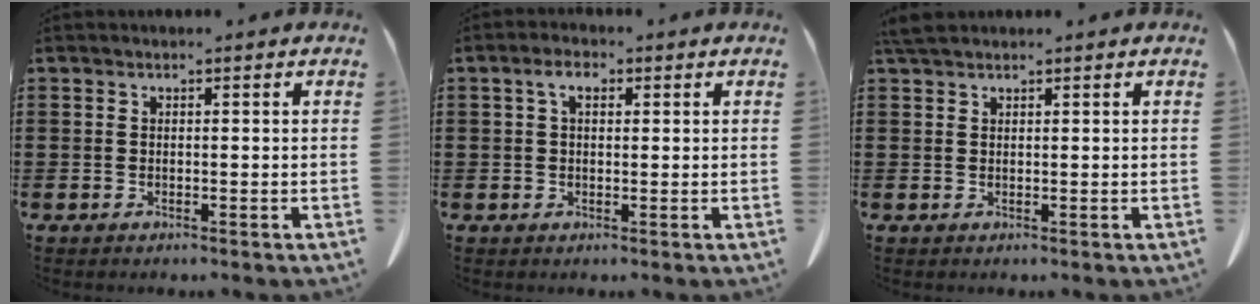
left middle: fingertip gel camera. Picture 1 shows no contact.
{"total": 2.9, "force": [1.1, 1.5, 2.3], "torque": [-0.050, 0.008, 0.018]}
{"total": 2.2, "force": [1.8, 0.5, 1.0], "torque": [-0.026, 0.002, 0.037]}